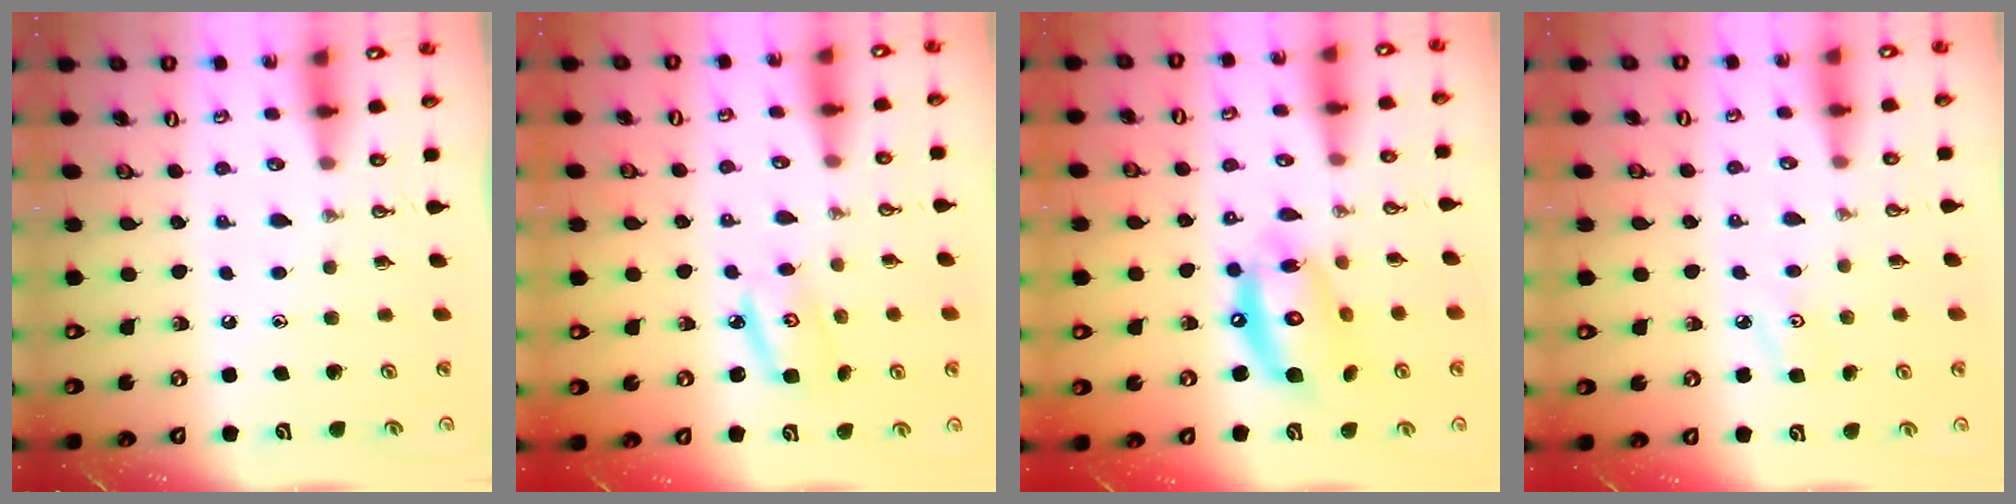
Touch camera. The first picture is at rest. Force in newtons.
{"total": 4.7, "press": 4.7, "slide": 0.3}
{"total": 14.9, "press": 14.8, "slide": 1.4}
{"total": 4.1, "press": 4.1, "slide": 0.6}